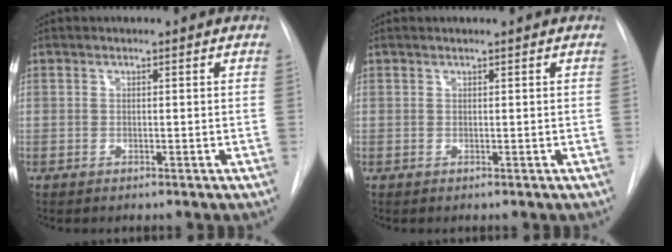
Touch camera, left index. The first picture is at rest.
{"total": 0.0}